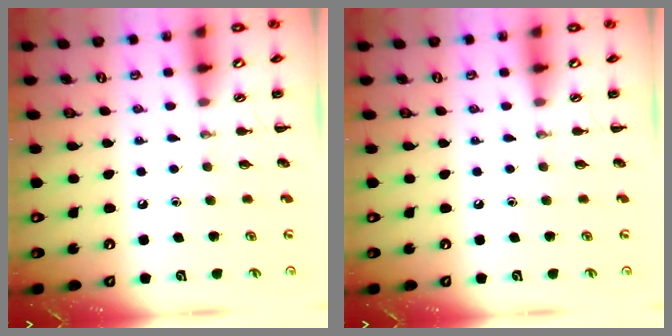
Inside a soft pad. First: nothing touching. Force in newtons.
{"total": 0.0}